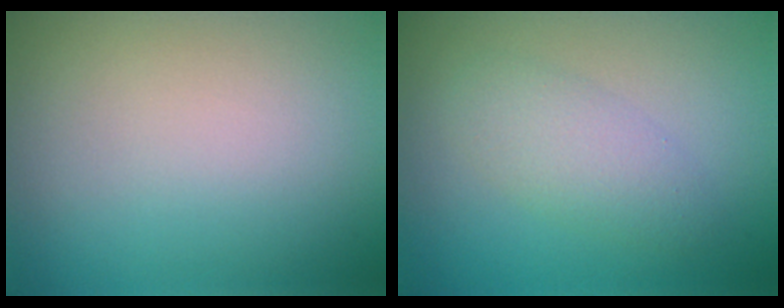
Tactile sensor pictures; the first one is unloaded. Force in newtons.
{"total": 2.9, "press": 2.9, "slide": 0.1}